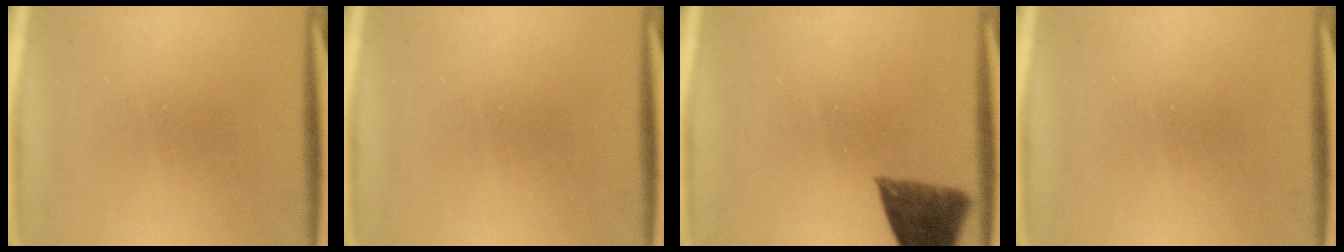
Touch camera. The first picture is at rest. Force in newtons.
{"total": 0.0}
{"total": 8.2}
{"total": 0.0}